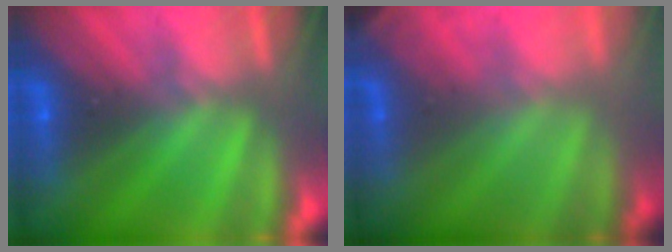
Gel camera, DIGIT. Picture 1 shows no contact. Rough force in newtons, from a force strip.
{"total": 2.0}